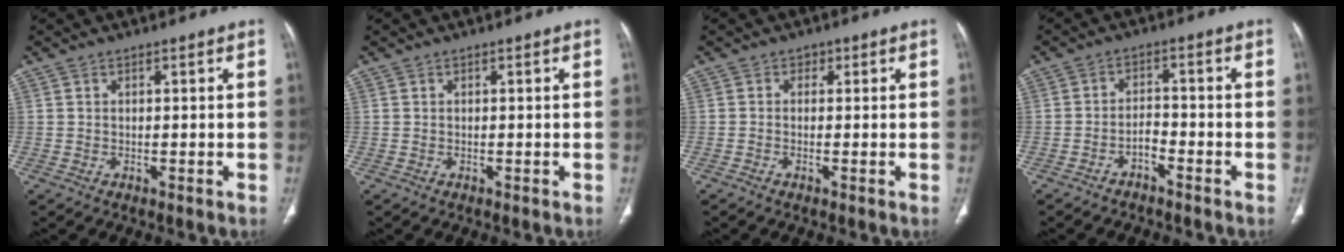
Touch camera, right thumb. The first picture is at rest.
{"total": 0.0}
{"total": 1.1, "force": [0.0, 0.9, 0.5], "torque": [0.002, 0.003, -0.009]}
{"total": 3.1, "force": [-2.2, 1.2, 1.7], "torque": [-0.028, 0.027, -0.042]}